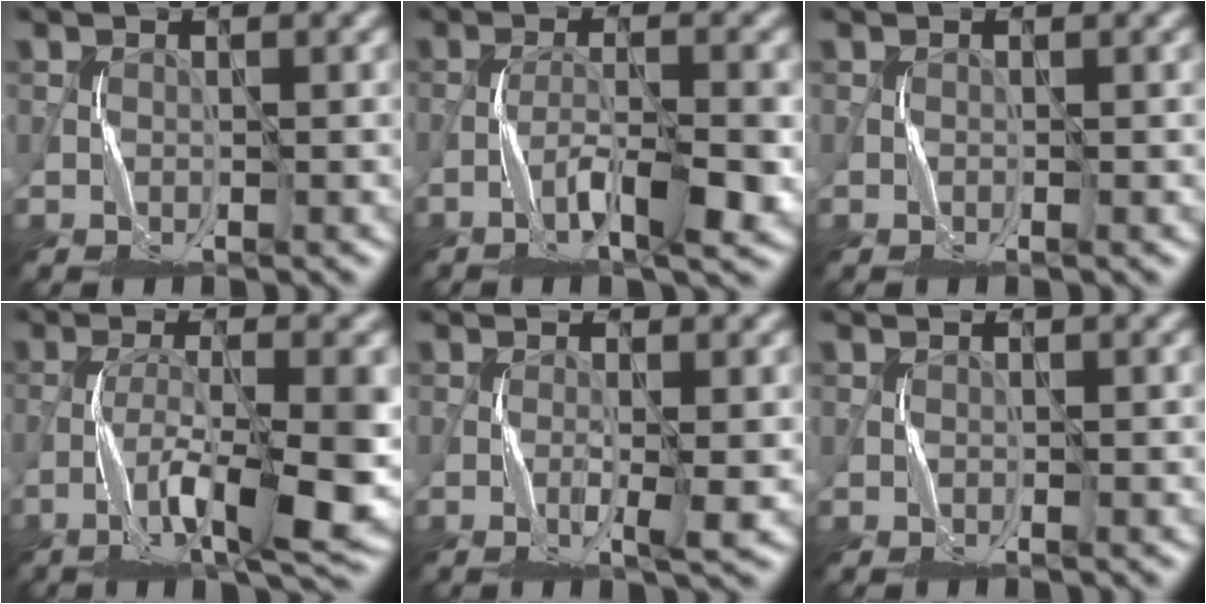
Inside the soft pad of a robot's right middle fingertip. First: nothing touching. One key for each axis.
{"total": 5.5, "fx": -2.5, "fy": 1.0, "fz": 4.8, "tx": -0.086, "ty": 0.006, "tz": -0.044}
{"total": 0.0}
{"total": 9.3, "fx": -3.7, "fy": 2.0, "fz": 8.3, "tx": -0.147, "ty": -0.001, "tz": -0.065}
{"total": 2.2, "fx": -0.4, "fy": 0.1, "fz": 2.2, "tx": -0.040, "ty": 0.000, "tz": -0.009}
{"total": 0.0}